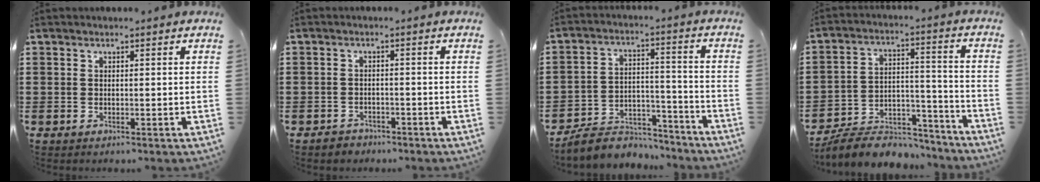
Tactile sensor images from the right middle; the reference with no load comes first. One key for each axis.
{"total": 1.6, "fx": -1.4, "fy": 0.6, "fz": -0.1, "tx": -0.003, "ty": 0.004, "tz": -0.034}
{"total": 6.8, "fx": -6.5, "fy": 1.9, "fz": 1.1, "tx": -0.020, "ty": 0.018, "tz": -0.126}
{"total": 8.0, "fx": -7.5, "fy": 2.2, "fz": 1.8, "tx": -0.030, "ty": 0.021, "tz": -0.145}